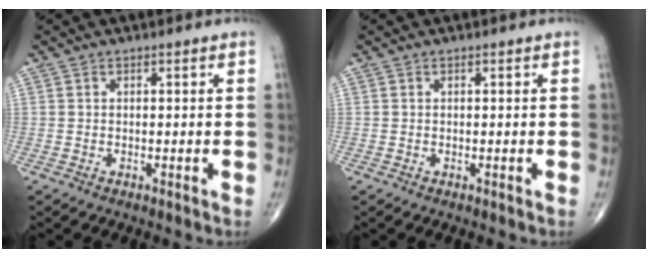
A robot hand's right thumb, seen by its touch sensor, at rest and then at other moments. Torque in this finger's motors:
{"motor_torque": [0.21, -0.02, -0.11, -0.03, 0.01]}